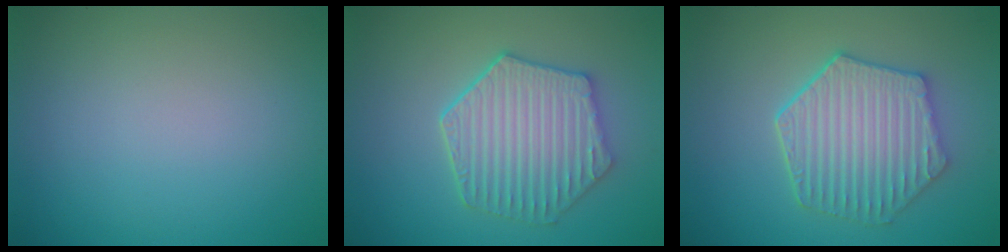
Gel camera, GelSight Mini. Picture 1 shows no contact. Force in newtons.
{"total": 5.9, "press": 4.9, "slide": 3.4}
{"total": 6.1, "press": 4.9, "slide": 3.7}